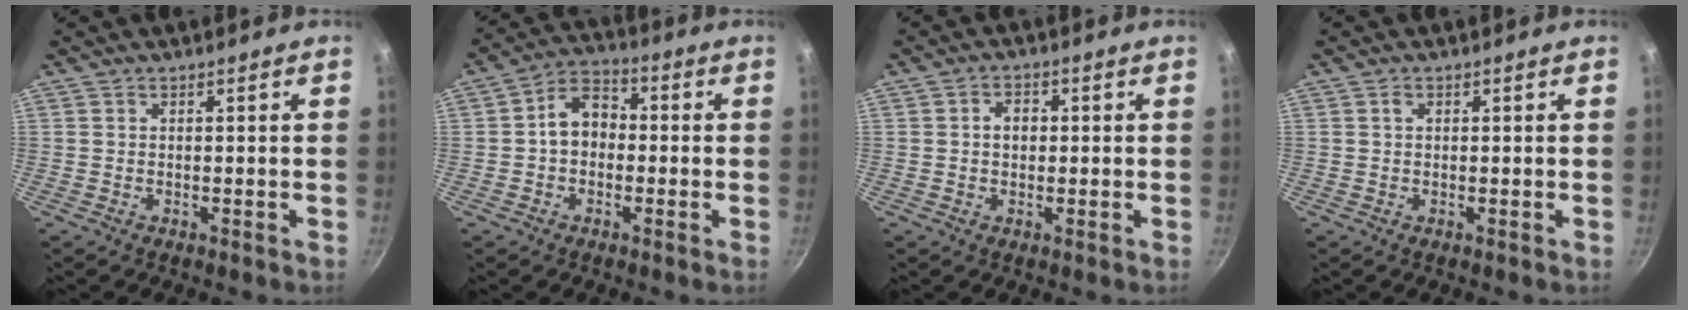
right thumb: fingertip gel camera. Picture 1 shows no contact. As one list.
[{"total": 7.5, "force": [-0.5, 5.7, 4.9], "torque": [-0.047, 0.028, -0.026]}, {"total": 2.7, "force": [0.2, 2.1, 1.7], "torque": [-0.014, 0.008, 0.000]}, {"total": 0.7, "force": [0.2, 0.5, 0.5], "torque": [-0.007, 0.004, 0.003]}]